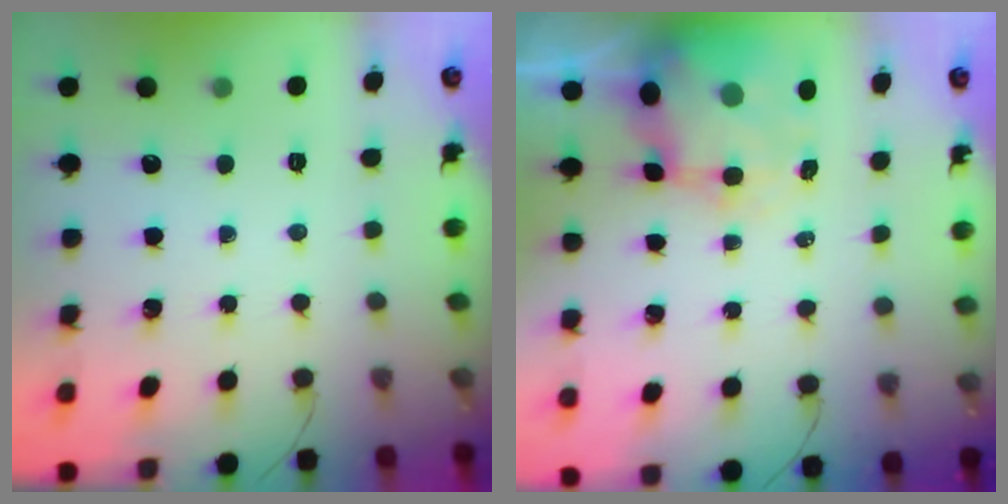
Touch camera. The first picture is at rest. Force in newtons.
{"total": 8.6, "press": 8.3, "slide": 1.9}